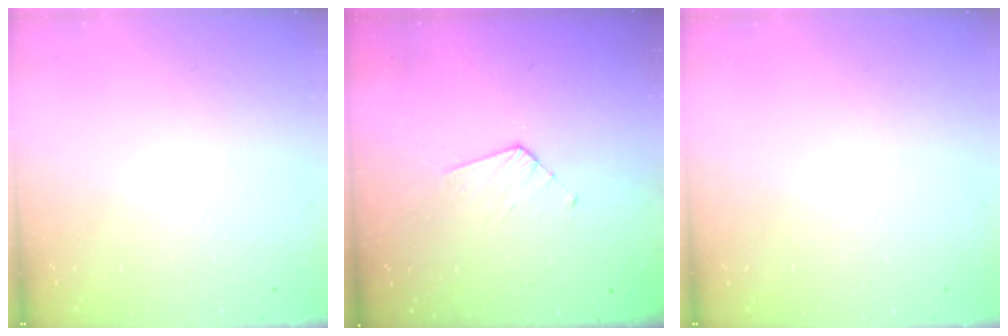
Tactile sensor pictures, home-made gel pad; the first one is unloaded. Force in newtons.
{"total": 3.8, "press": 3.8, "slide": 0.3}
{"total": 0.0}